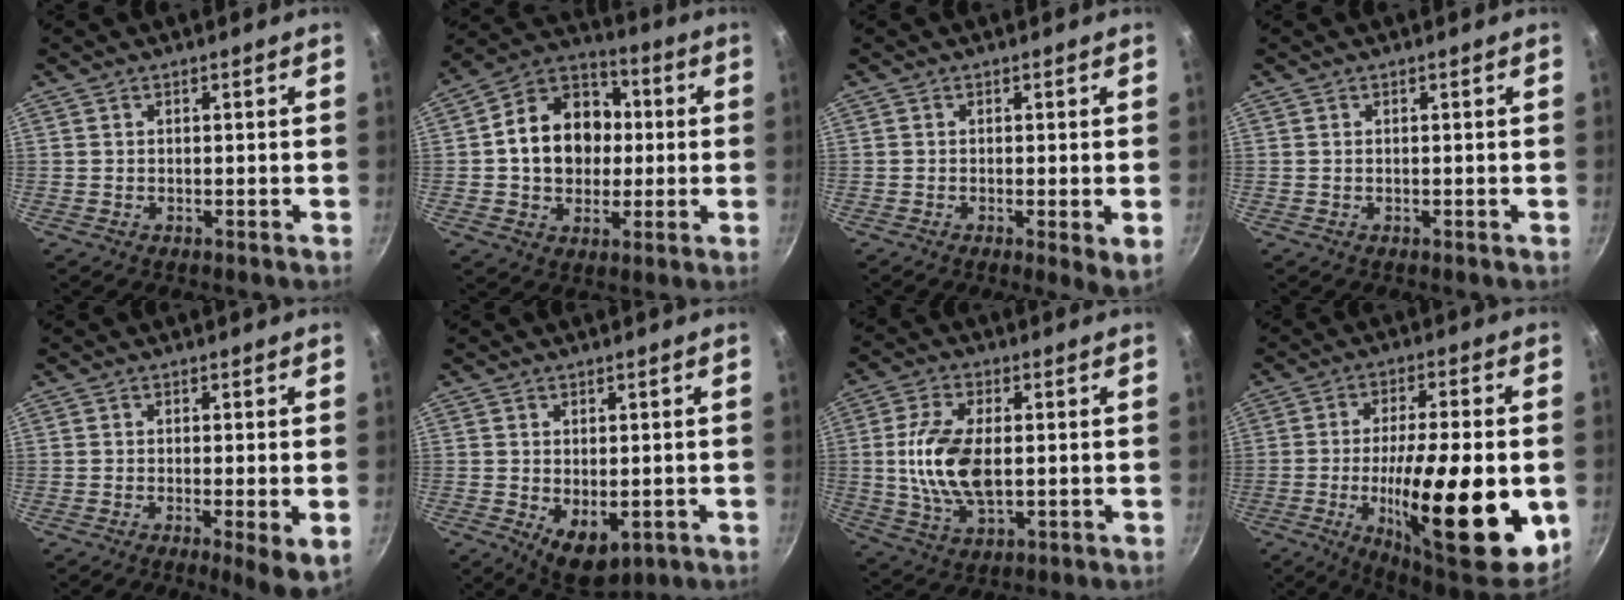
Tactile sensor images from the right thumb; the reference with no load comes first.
{"total": 16.2, "force": [0.7, 13.0, 9.6], "torque": [-0.125, 0.028, 0.001]}
{"total": 3.7, "force": [-0.6, 0.7, 3.6], "torque": [-0.056, -0.016, -0.009]}
{"total": 0.0}
{"total": 5.8, "force": [-1.4, 1.0, 5.5], "torque": [-0.081, -0.010, -0.017]}
{"total": 7.1, "force": [-1.4, 4.3, 5.5], "torque": [-0.069, -0.014, -0.005]}
{"total": 12.4, "force": [0.3, 6.5, 10.6], "torque": [-0.206, 0.001, 0.006]}
{"total": 26.2, "force": [-5.5, 7.7, 24.5], "torque": [-0.353, -0.001, -0.081]}